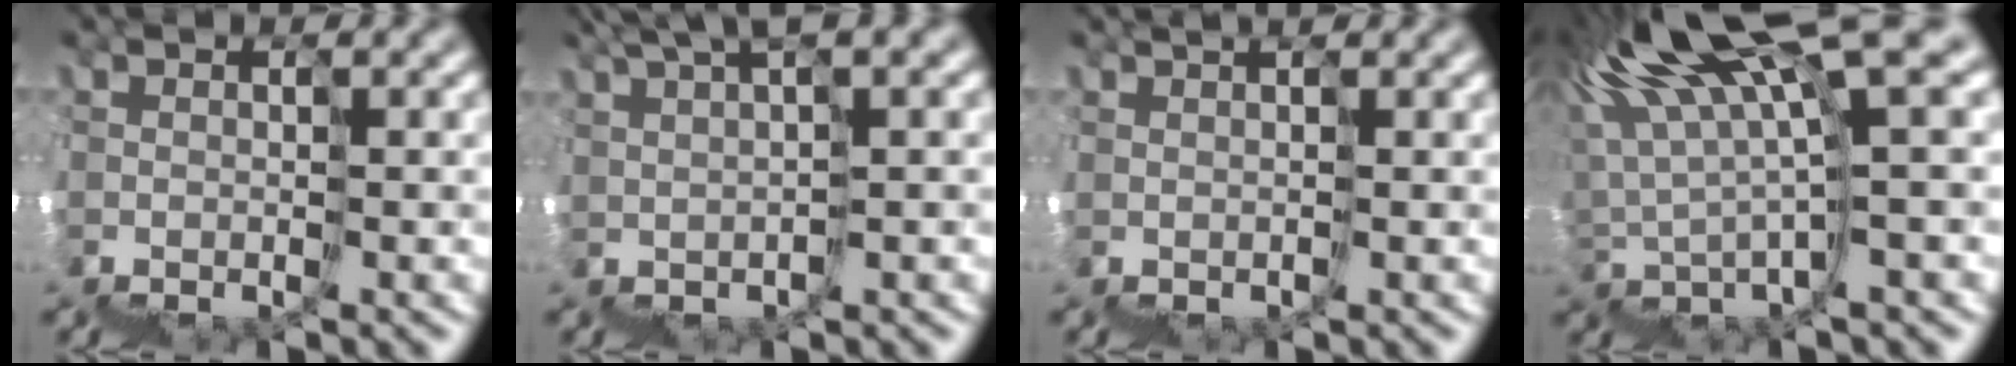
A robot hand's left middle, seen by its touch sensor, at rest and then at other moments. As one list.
[{"total": 4.2, "force": [3.6, 0.1, 2.1], "torque": [-0.050, 0.024, 0.065]}, {"total": 1.3, "force": [1.2, 0.0, 0.5], "torque": [0.005, 0.009, 0.024]}, {"total": 9.4, "force": [5.2, 1.3, 7.8], "torque": [-0.161, 0.021, 0.099]}]